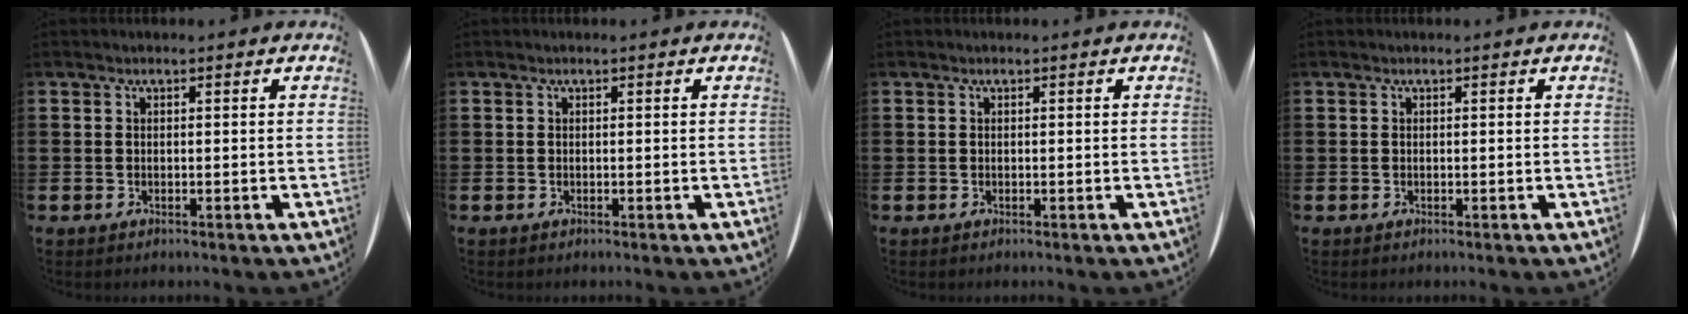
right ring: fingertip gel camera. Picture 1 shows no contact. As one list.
[{"total": 0.0}, {"total": 0.0}, {"total": 0.0}]